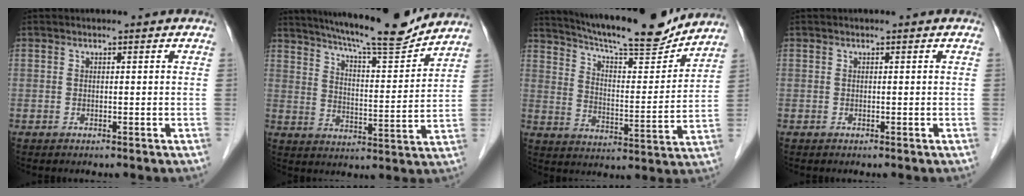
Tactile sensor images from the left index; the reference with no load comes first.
{"total": 15.4, "force": [14.1, 0.6, 6.2], "torque": [-0.106, -0.008, 0.208]}
{"total": 18.3, "force": [16.8, 1.8, 7.2], "torque": [-0.125, -0.013, 0.247]}
{"total": 0.0}